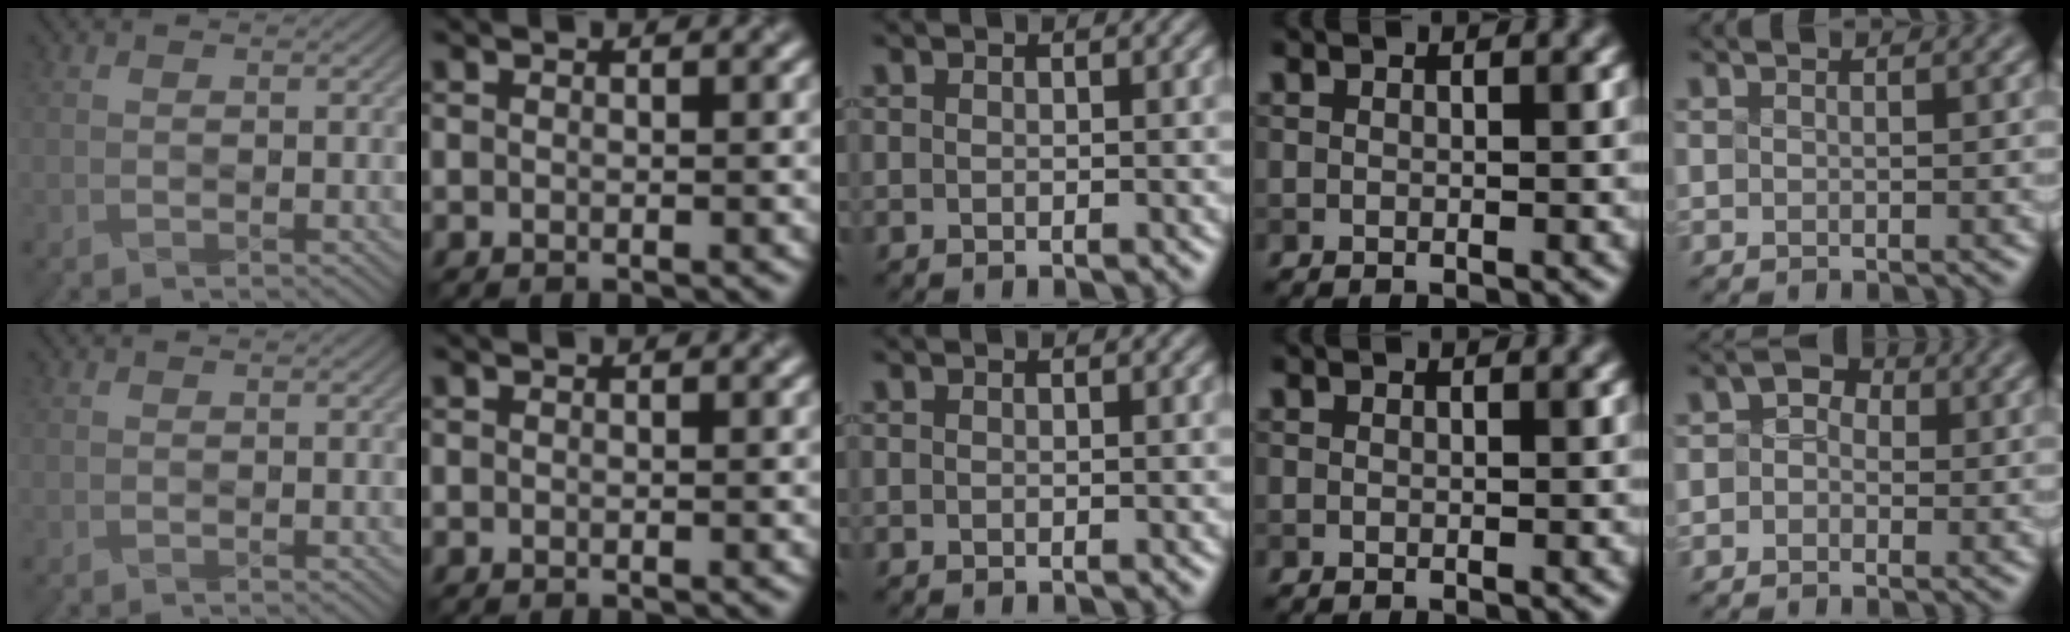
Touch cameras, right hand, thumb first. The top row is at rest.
{"little": {"total": 1.2, "force": [-0.3, 1.0, 0.6], "torque": [-0.007, 0.008, -0.004]}}